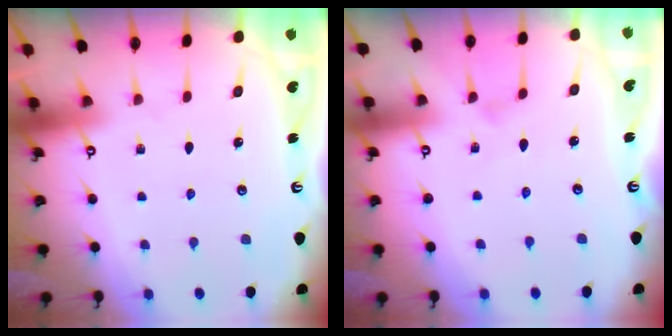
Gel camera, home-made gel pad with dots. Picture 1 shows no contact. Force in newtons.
{"total": 1.0, "press": 0.9, "slide": 0.3}